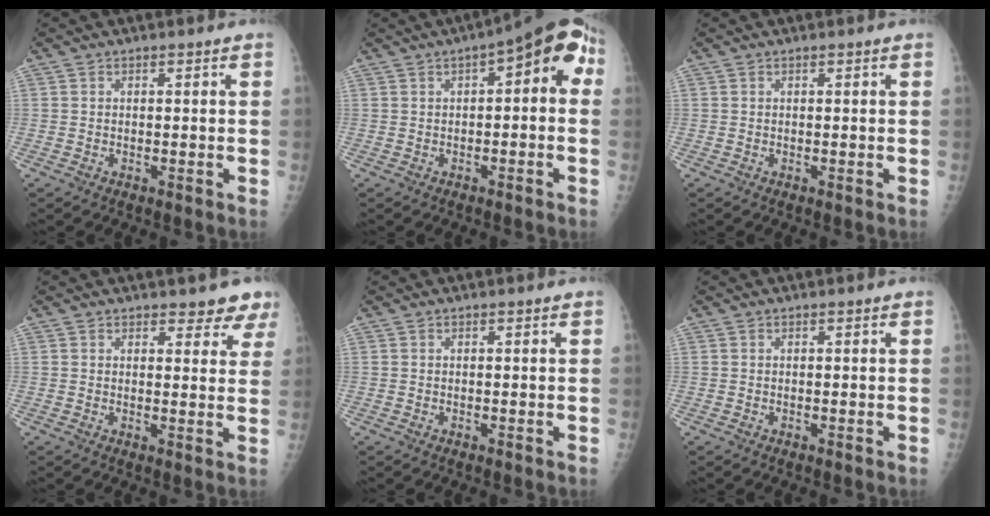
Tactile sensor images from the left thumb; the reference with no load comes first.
{"total": 9.1, "force": [1.0, 4.1, 8.1], "torque": [-0.079, 0.039, -0.001]}
{"total": 0.0}
{"total": 4.4, "force": [3.8, 2.0, 1.0], "torque": [0.023, -0.023, 0.035]}
{"total": 0.0}
{"total": 0.0}